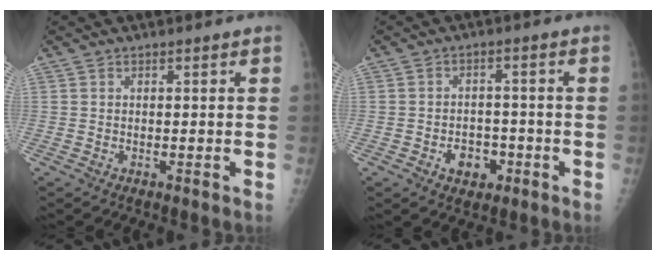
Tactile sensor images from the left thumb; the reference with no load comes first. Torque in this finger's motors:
{"motor_torque": [-0.38, 0.39, -0.04, -0.07, 0.00]}